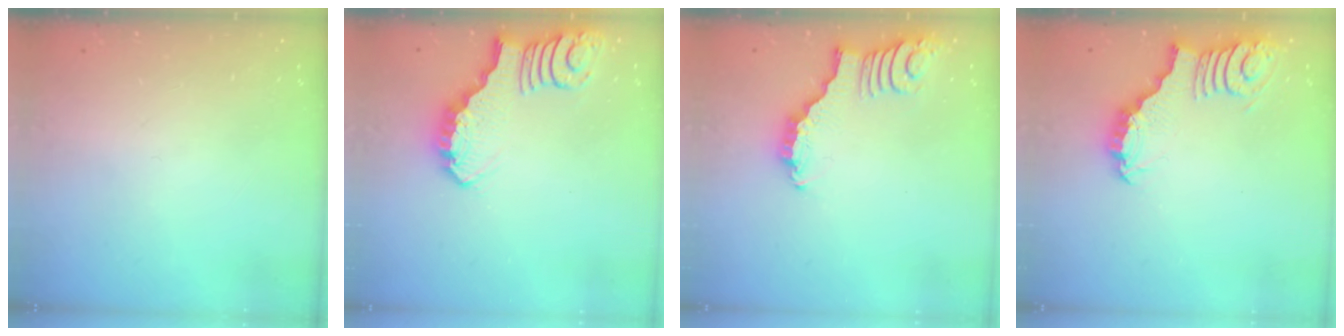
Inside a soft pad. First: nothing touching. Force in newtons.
{"total": 2.4, "press": 2.4, "slide": 0.3}
{"total": 3.4, "press": 3.3, "slide": 0.5}
{"total": 2.4, "press": 2.4, "slide": 0.3}